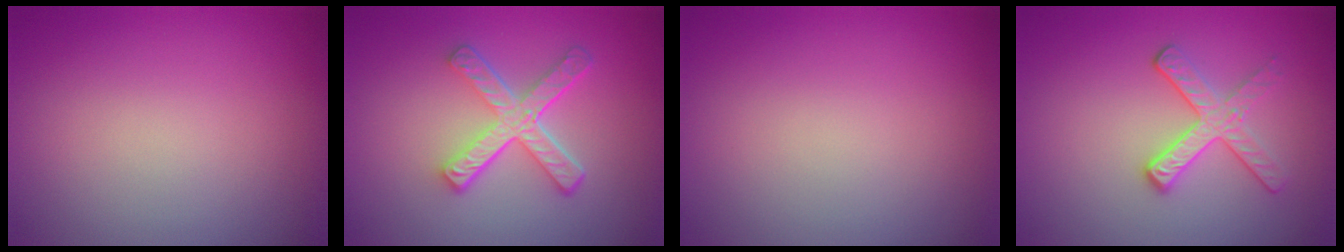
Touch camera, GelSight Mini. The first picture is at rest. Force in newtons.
{"total": 4.9, "press": 3.5, "slide": 3.4}
{"total": 0.0}
{"total": 2.9, "press": 2.6, "slide": 1.3}